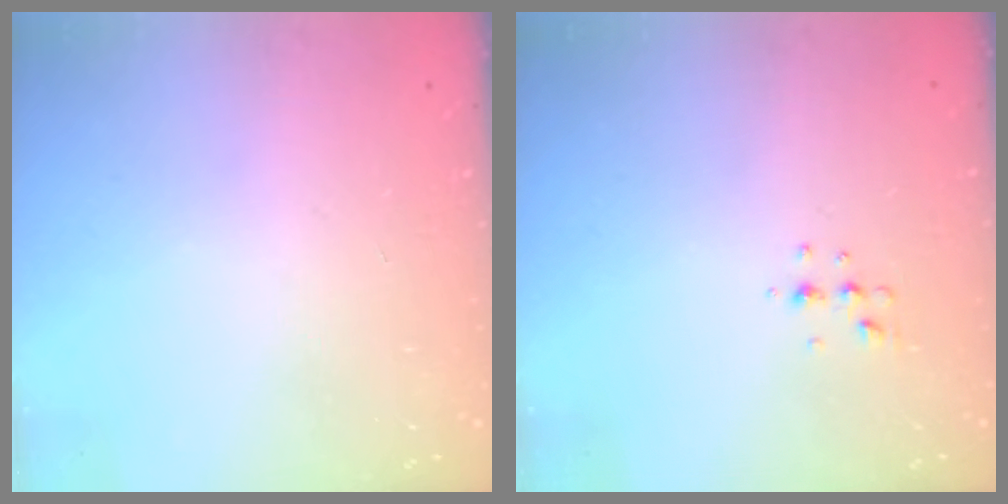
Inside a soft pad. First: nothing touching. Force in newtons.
{"total": 3.8, "press": 3.6, "slide": 1.3}